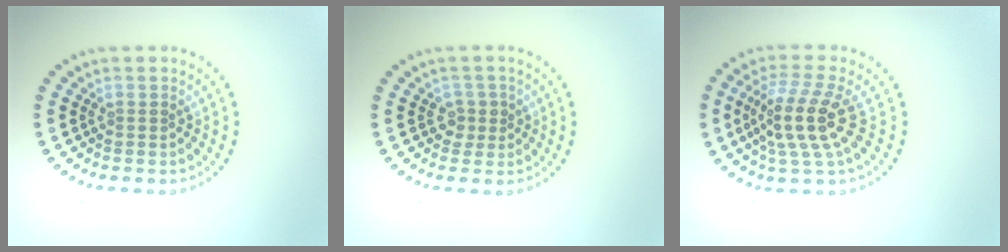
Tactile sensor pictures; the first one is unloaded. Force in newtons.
{"total": 1.3, "press": 1.2, "slide": 0.6}
{"total": 4.4, "press": 3.7, "slide": 2.4}